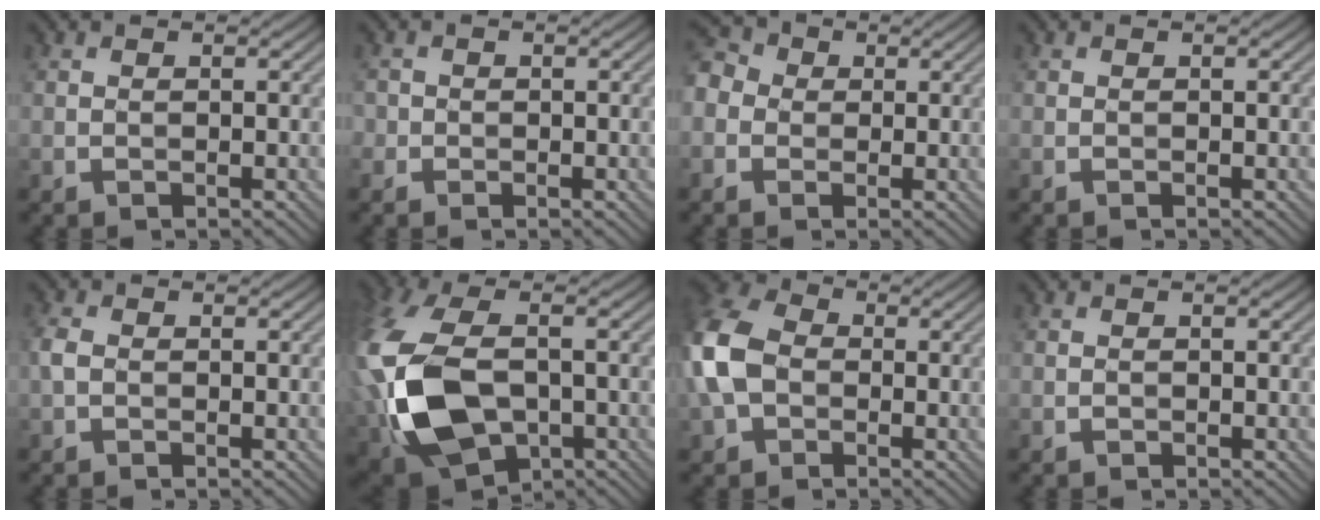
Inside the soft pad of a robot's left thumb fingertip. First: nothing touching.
{"total": 1.0, "force": [-0.4, 0.9, 0.1], "torque": [0.003, -0.006, -0.011]}
{"total": 4.5, "force": [-0.5, 4.1, 1.8], "torque": [-0.062, 0.006, -0.021]}
{"total": 0.5, "force": [-0.1, 0.0, 0.5], "torque": [-0.006, -0.001, -0.003]}
{"total": 2.0, "force": [-0.4, 1.4, 1.5], "torque": [-0.037, 0.000, -0.010]}
{"total": 16.4, "force": [-3.3, 9.9, 12.6], "torque": [-0.340, -0.029, -0.049]}
{"total": 9.8, "force": [-1.0, 7.3, 6.4], "torque": [-0.188, 0.004, -0.036]}
{"total": 0.6, "force": [-0.3, 0.3, 0.4], "torque": [-0.007, -0.001, -0.003]}